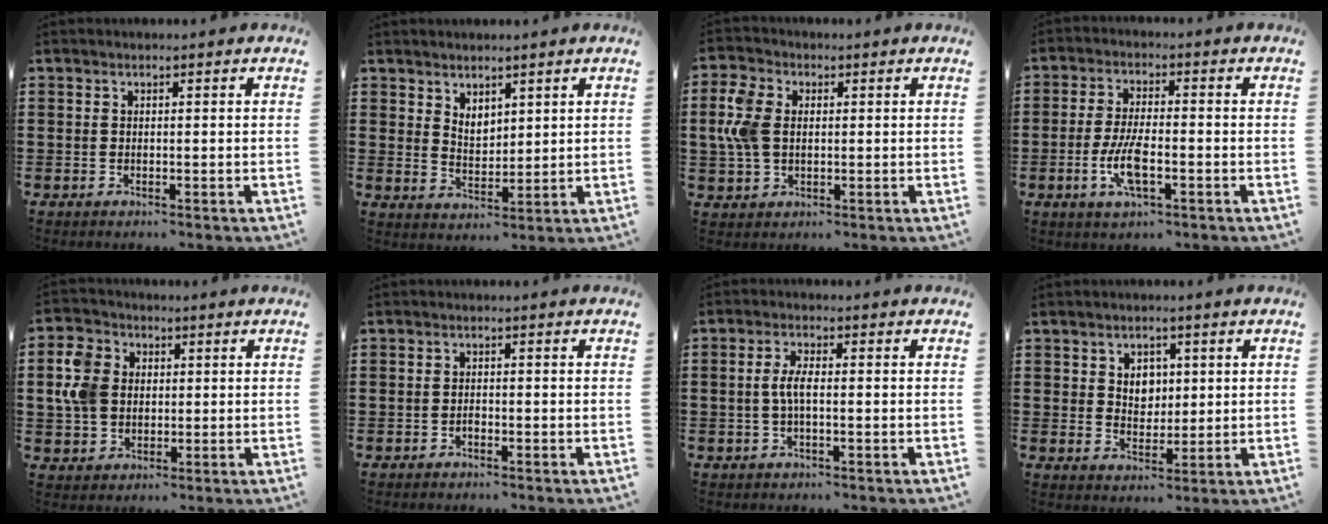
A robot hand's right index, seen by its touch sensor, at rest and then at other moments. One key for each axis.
{"total": 3.1, "fx": 2.6, "fy": 1.7, "fz": 0.6, "tx": -0.020, "ty": 0.001, "tz": 0.048}
{"total": 6.5, "fx": 0.8, "fy": 4.4, "fz": 4.7, "tx": -0.126, "ty": 0.005, "tz": 0.007}
{"total": 6.7, "fx": -2.2, "fy": 2.2, "fz": 5.9, "tx": -0.131, "ty": -0.007, "tz": -0.044}
{"total": 7.3, "fx": 1.0, "fy": 6.1, "fz": 3.9, "tx": -0.119, "ty": 0.011, "tz": 0.014}
{"total": 0.8, "fx": -0.5, "fy": 0.4, "fz": 0.4, "tx": -0.010, "ty": -0.004, "tz": -0.009}
{"total": 3.4, "fx": -0.5, "fy": 0.8, "fz": 3.2, "tx": -0.073, "ty": -0.004, "tz": -0.015}
{"total": 3.6, "fx": 1.2, "fy": 3.0, "fz": 1.6, "tx": -0.036, "ty": 0.007, "tz": 0.019}